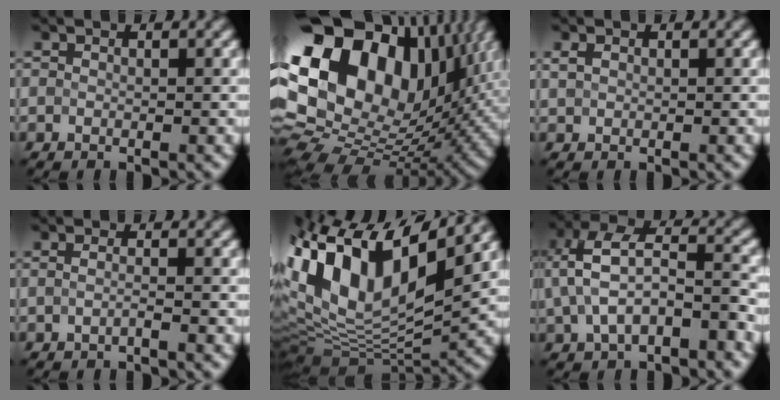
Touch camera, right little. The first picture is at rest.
{"total": 19.5, "force": [5.5, 13.1, 13.4], "torque": [-0.278, 0.033, 0.088]}
{"total": 1.1, "force": [0.5, 0.8, 0.5], "torque": [-0.013, 0.002, 0.011]}
{"total": 1.1, "force": [-0.3, 0.3, 0.9], "torque": [-0.016, -0.003, -0.011]}
{"total": 14.3, "force": [4.2, 7.5, 11.4], "torque": [-0.232, 0.020, 0.074]}
{"total": 7.5, "force": [-0.6, 4.3, 6.1], "torque": [-0.121, 0.022, -0.014]}